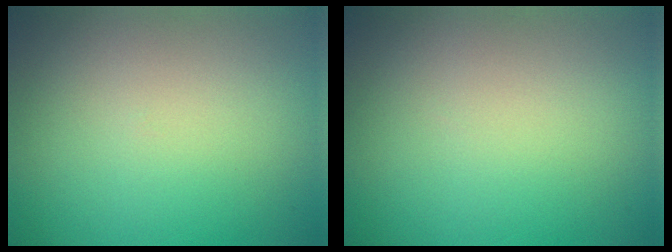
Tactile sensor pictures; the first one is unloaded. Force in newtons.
{"total": 0.0}